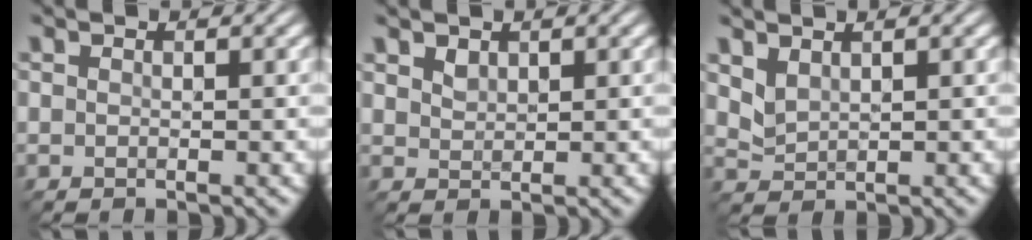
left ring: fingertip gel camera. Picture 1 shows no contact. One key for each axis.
{"total": 0.7, "fx": 0.6, "fy": 0.4, "fz": 0.2, "tx": -0.008, "ty": 0.000, "tz": 0.022}
{"total": 1.4, "fx": 1.0, "fy": 0.6, "fz": 0.6, "tx": -0.019, "ty": 0.001, "tz": 0.033}